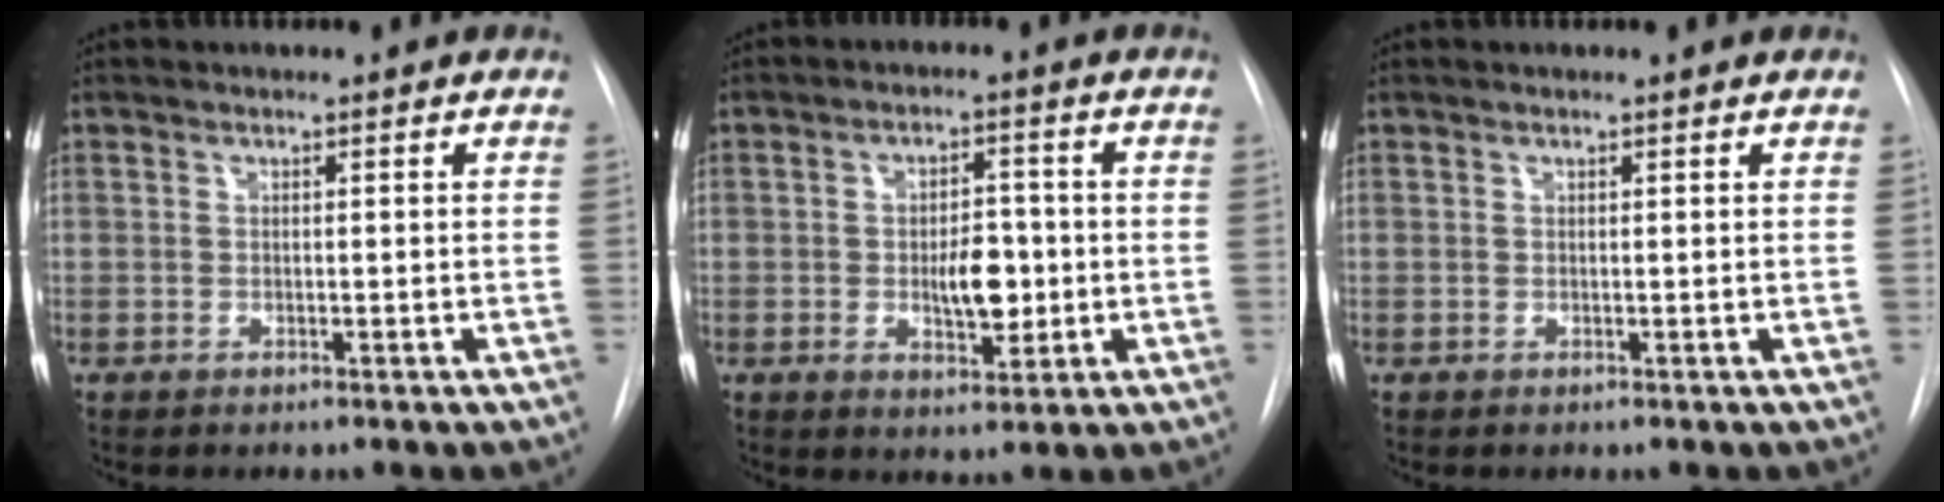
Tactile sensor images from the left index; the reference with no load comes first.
{"total": 6.3, "force": [-0.8, 2.9, 5.5], "torque": [-0.084, 0.003, -0.005]}
{"total": 0.6, "force": [0.6, -0.1, 0.2], "torque": [-0.005, 0.003, 0.010]}